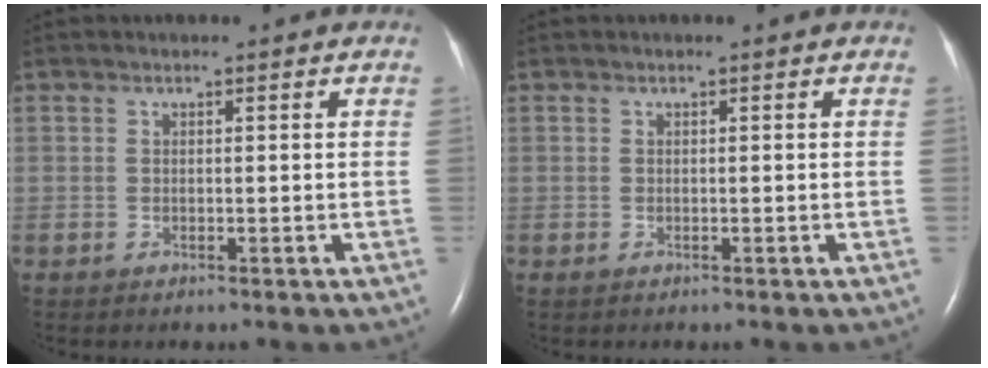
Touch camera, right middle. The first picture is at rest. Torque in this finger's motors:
{"motor_torque": [0.49, -0.47, -0.01, 0.01]}